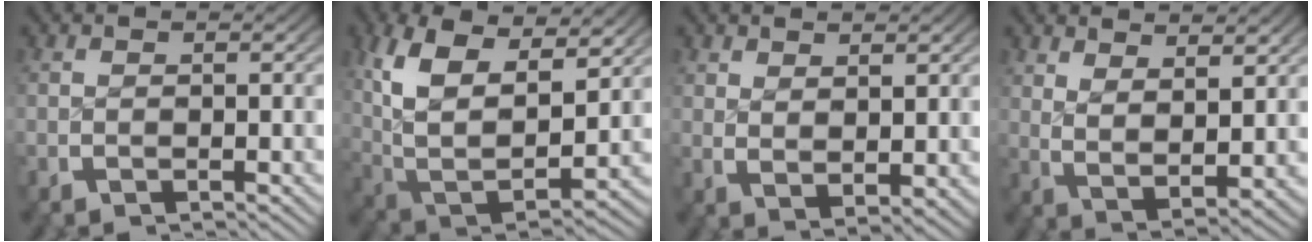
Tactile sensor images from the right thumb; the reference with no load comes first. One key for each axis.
{"total": 12.7, "fx": 0.9, "fy": 8.8, "fz": 9.1, "tx": -0.238, "ty": -0.058, "tz": 0.043}
{"total": 2.4, "fx": 1.5, "fy": 1.0, "fz": 1.6, "tx": -0.025, "ty": -0.008, "tz": 0.039}
{"total": 4.9, "fx": 1.6, "fy": 2.7, "fz": 3.8, "tx": -0.078, "ty": -0.023, "tz": 0.043}